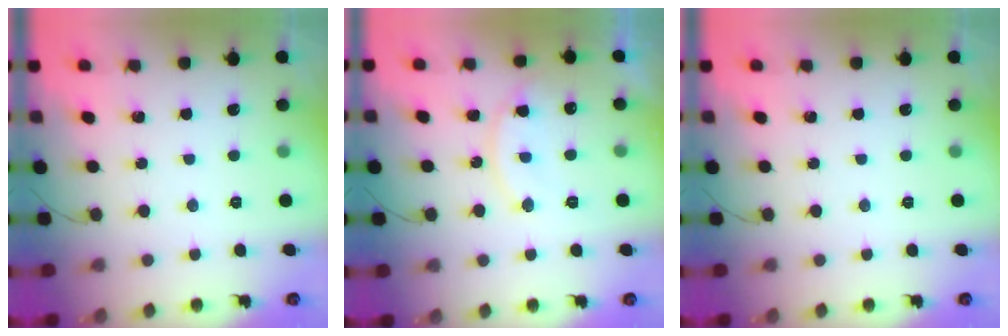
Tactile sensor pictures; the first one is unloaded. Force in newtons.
{"total": 13.0, "press": 13.0, "slide": 1.1}
{"total": 0.0}